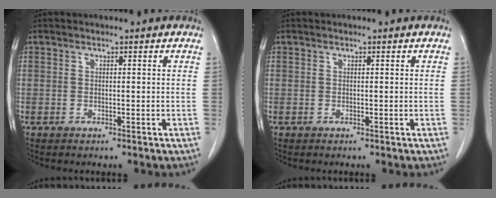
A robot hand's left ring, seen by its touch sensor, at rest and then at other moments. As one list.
[{"total": 0.0}]